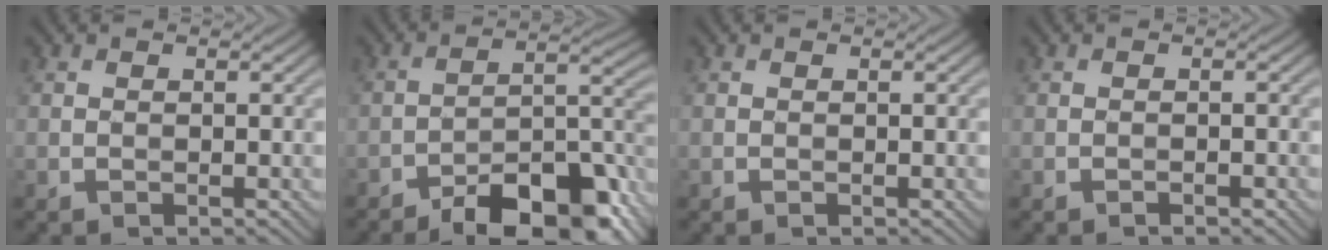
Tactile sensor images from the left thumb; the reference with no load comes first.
{"total": 15.2, "force": [-10.8, 5.5, 9.2], "torque": [-0.134, 0.002, -0.166]}
{"total": 0.0}
{"total": 0.7, "force": [-0.6, 0.1, 0.4], "torque": [-0.005, 0.002, -0.010]}